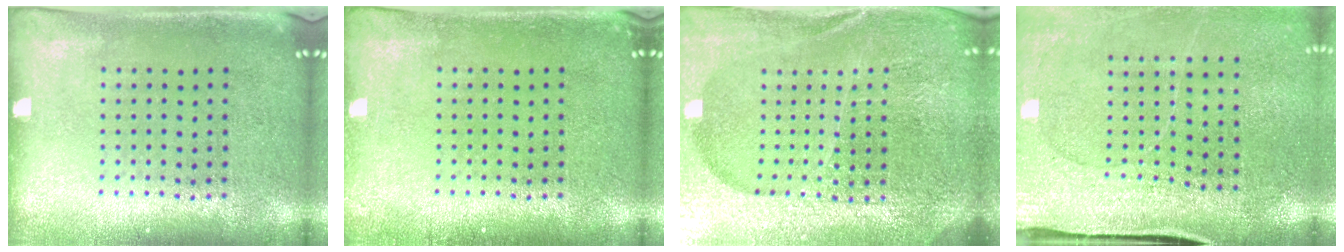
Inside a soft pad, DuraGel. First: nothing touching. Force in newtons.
{"total": 0.6, "press": 0.6, "slide": 0.1}
{"total": 5.8, "press": 5.1, "slide": 2.7}
{"total": 2.9, "press": 2.8, "slide": 0.7}